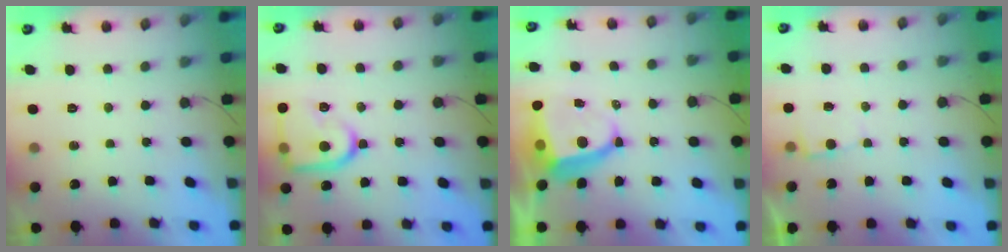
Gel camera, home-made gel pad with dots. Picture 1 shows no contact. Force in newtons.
{"total": 16.6, "press": 16.5, "slide": 1.4}
{"total": 7.3, "press": 7.2, "slide": 0.8}
{"total": 2.1, "press": 2.1, "slide": 0.3}